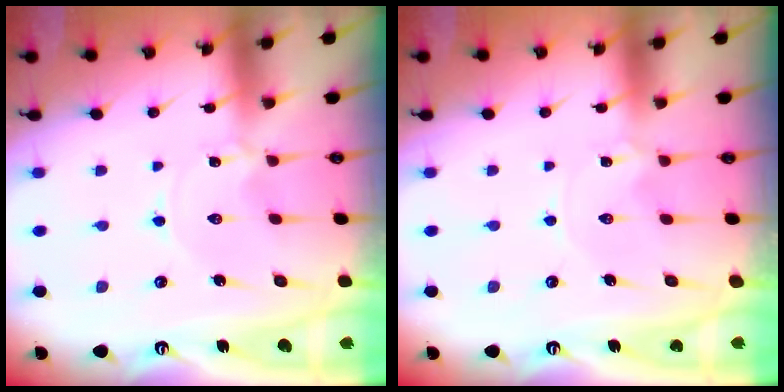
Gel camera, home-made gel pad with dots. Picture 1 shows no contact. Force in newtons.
{"total": 1.4, "press": 1.4, "slide": 0.2}